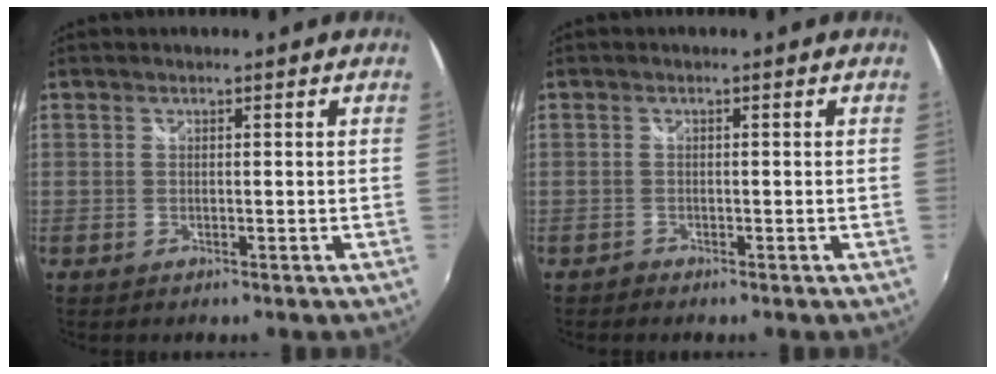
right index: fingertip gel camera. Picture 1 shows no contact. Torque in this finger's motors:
{"motor_torque": [-0.06, -0.02, 0.04, 0.00]}